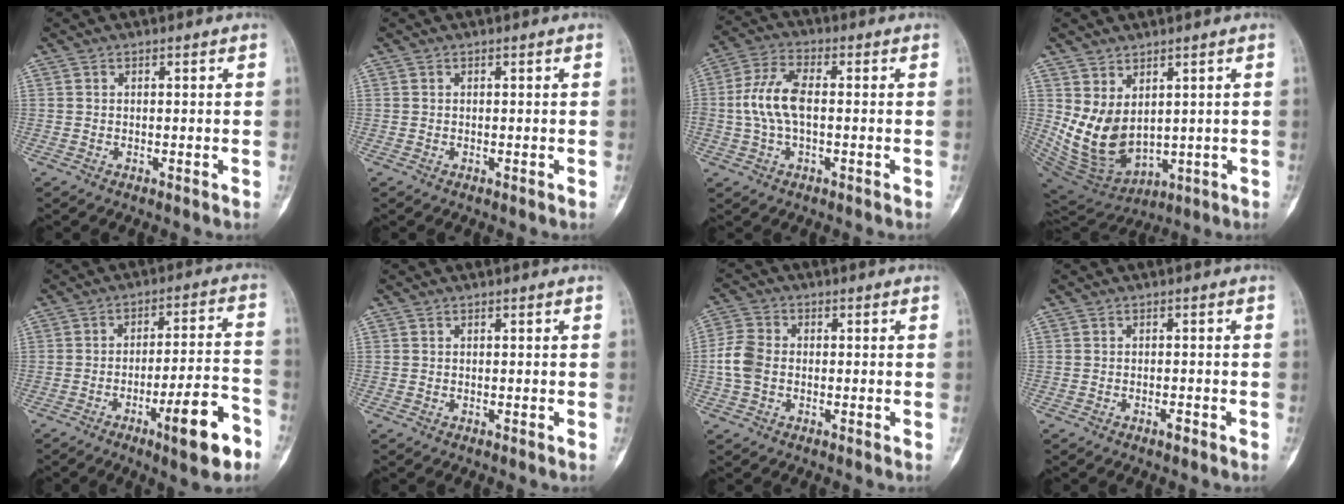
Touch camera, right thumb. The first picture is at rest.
{"total": 0.0}
{"total": 9.1, "force": [-0.2, 4.6, 7.8], "torque": [-0.168, 0.024, -0.010]}
{"total": 11.4, "force": [2.0, 7.8, 8.0], "torque": [-0.122, -0.028, 0.072]}
{"total": 13.0, "force": [-6.7, 2.7, 10.8], "torque": [-0.156, 0.038, -0.096]}
{"total": 0.0}
{"total": 6.0, "force": [-0.8, 4.5, 3.9], "torque": [-0.086, 0.014, -0.023]}
{"total": 1.3, "force": [-0.8, 0.5, 0.9], "torque": [-0.018, 0.004, -0.014]}